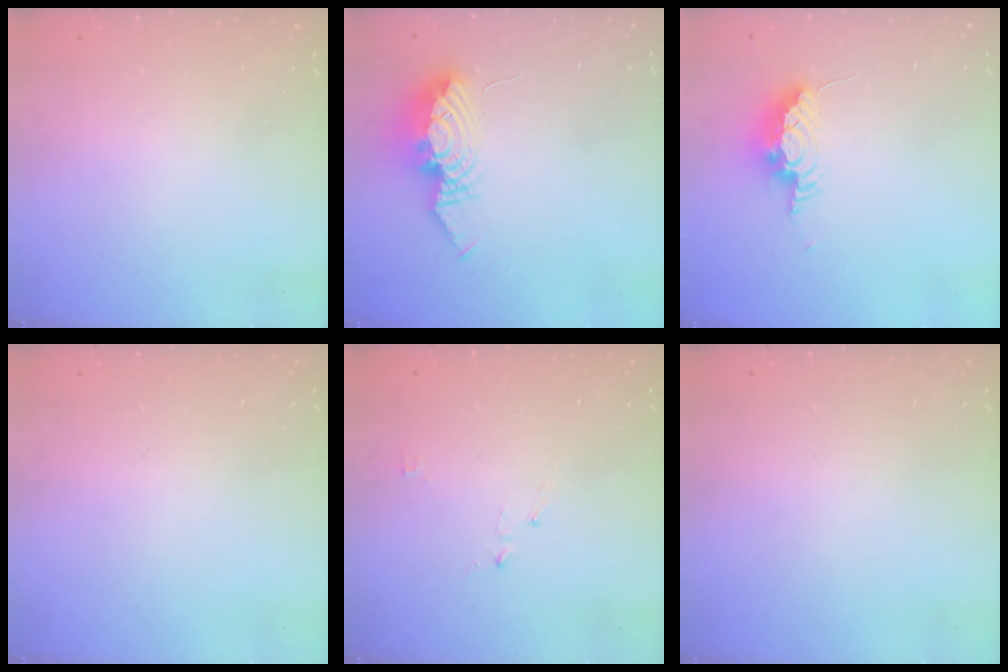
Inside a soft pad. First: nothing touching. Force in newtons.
{"total": 10.9, "press": 10.8, "slide": 1.2}
{"total": 8.4, "press": 8.1, "slide": 2.2}
{"total": 0.0}
{"total": 2.4, "press": 2.4, "slide": 0.3}
{"total": 0.0}